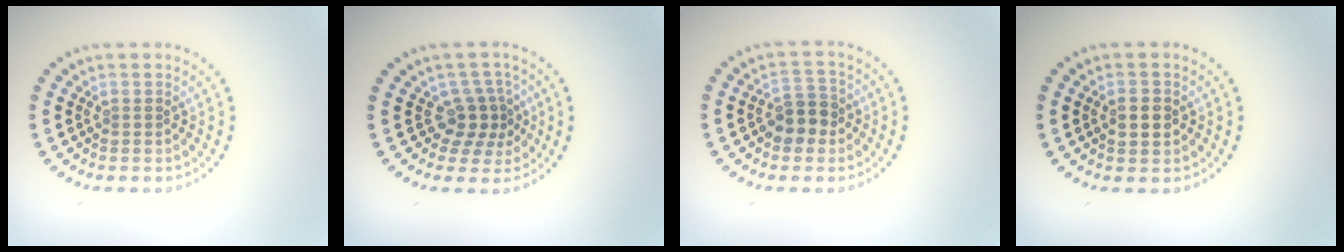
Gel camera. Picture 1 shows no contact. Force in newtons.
{"total": 2.9, "press": 2.1, "slide": 1.9}
{"total": 2.7, "press": 2.6, "slide": 0.9}
{"total": 2.3, "press": 2.3, "slide": 0.1}